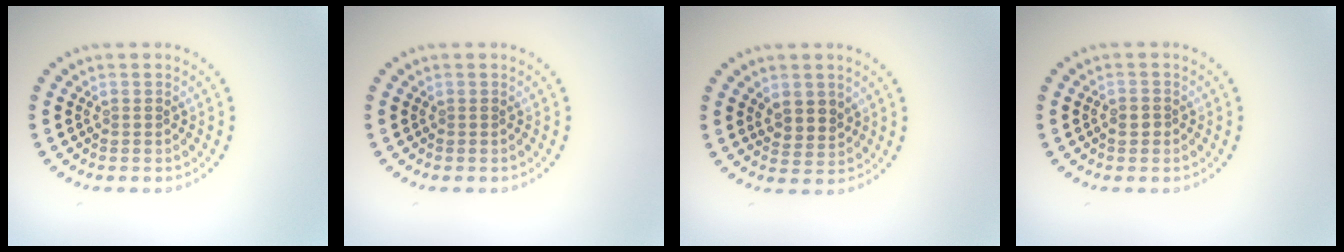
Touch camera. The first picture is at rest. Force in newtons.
{"total": 0.0}
{"total": 2.3, "press": 2.1, "slide": 1.0}
{"total": 1.0, "press": 1.0, "slide": 0.1}